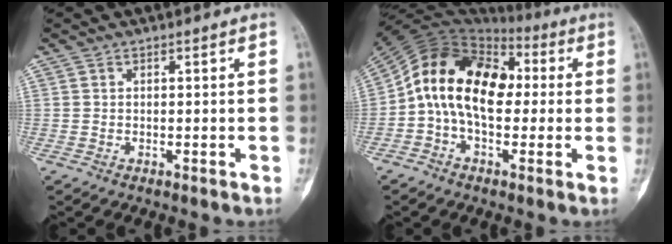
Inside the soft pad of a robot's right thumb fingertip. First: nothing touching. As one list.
[{"total": 16.9, "force": [0.7, 10.7, 13.1], "torque": [-0.203, 0.039, 0.003]}]